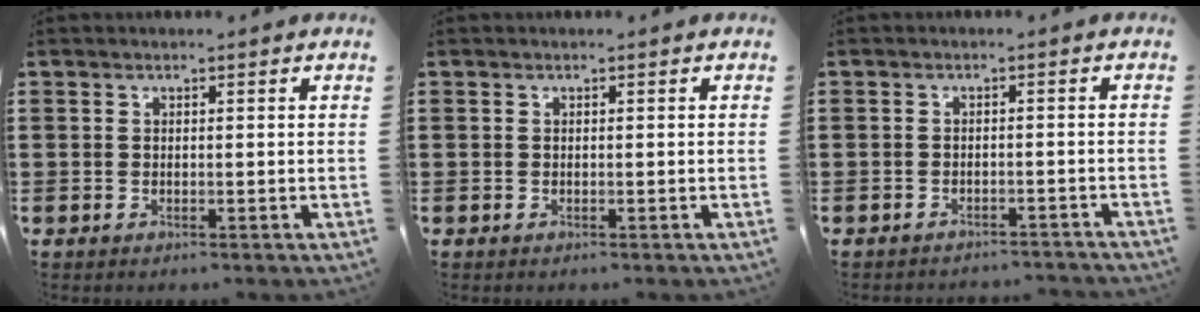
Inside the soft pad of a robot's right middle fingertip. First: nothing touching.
{"total": 0.0}
{"total": 1.8, "force": [-1.8, 0.2, -0.1], "torque": [-0.003, 0.003, -0.040]}